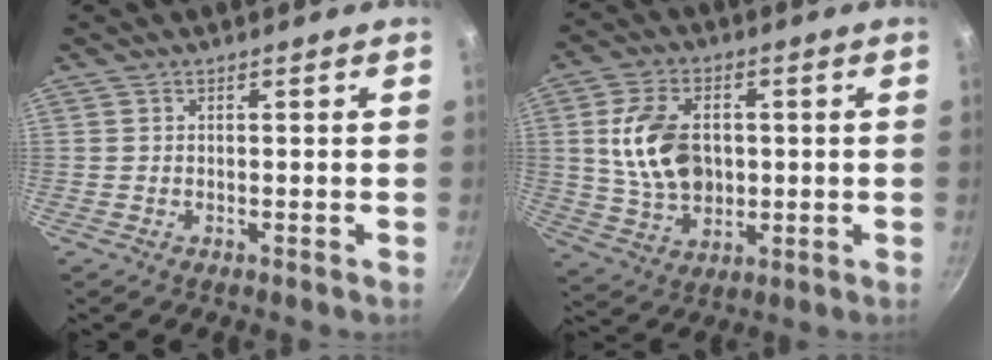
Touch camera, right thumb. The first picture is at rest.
{"total": 13.6, "force": [1.3, 9.4, 9.7], "torque": [-0.161, -0.003, 0.029]}